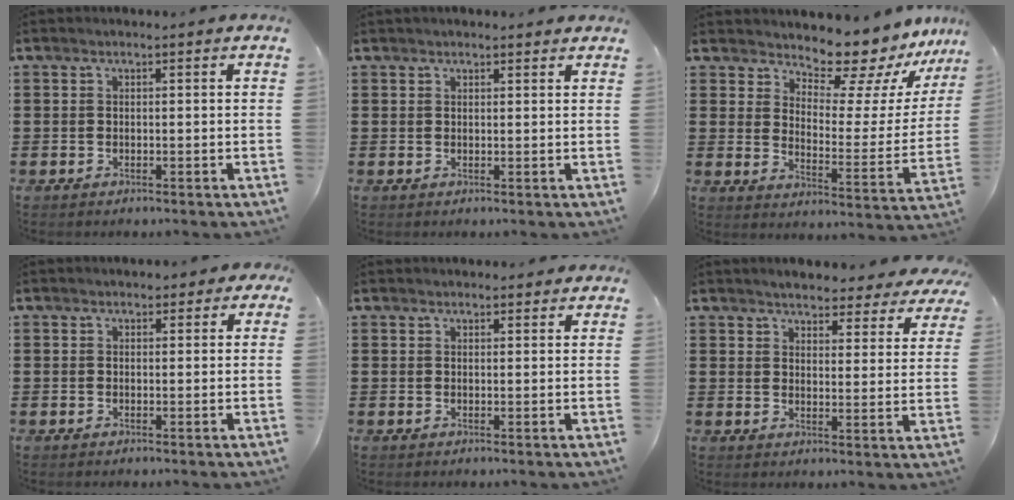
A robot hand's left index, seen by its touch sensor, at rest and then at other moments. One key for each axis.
{"total": 1.2, "fx": 1.1, "fy": 0.3, "fz": 0.1, "tx": -0.005, "ty": 0.003, "tz": 0.021}
{"total": 10.2, "fx": 9.6, "fy": 2.3, "fz": 2.6, "tx": -0.055, "ty": -0.087, "tz": 0.167}
{"total": 1.2, "fx": 0.7, "fy": 0.9, "fz": 0.4, "tx": -0.004, "ty": 0.005, "tz": 0.009}
{"total": 1.4, "fx": 1.4, "fy": 0.4, "fz": 0.1, "tx": -0.006, "ty": 0.005, "tz": 0.026}
{"total": 3.7, "fx": 3.7, "fy": 0.2, "fz": 0.3, "tx": -0.016, "ty": -0.020, "tz": 0.062}